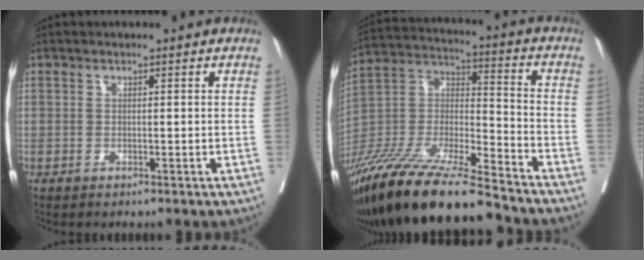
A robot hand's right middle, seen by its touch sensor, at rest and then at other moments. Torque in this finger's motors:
{"motor_torque": [1.06, -1.08, 0.85, 0.21]}